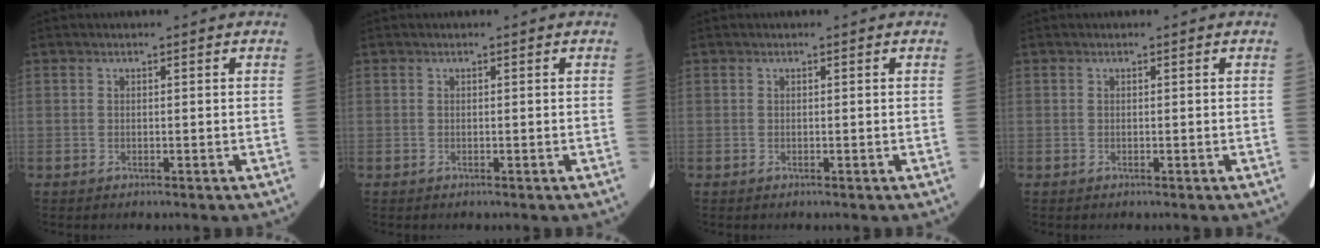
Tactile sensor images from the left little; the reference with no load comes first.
{"total": 0.0}
{"total": 0.0}
{"total": 0.0}